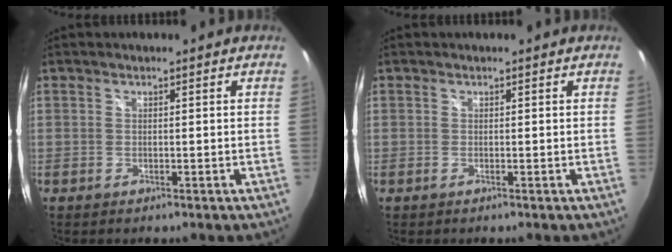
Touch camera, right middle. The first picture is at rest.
{"total": 0.0}